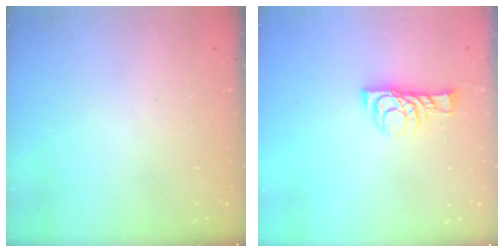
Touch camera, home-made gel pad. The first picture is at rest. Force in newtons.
{"total": 8.1, "press": 8.1, "slide": 0.2}